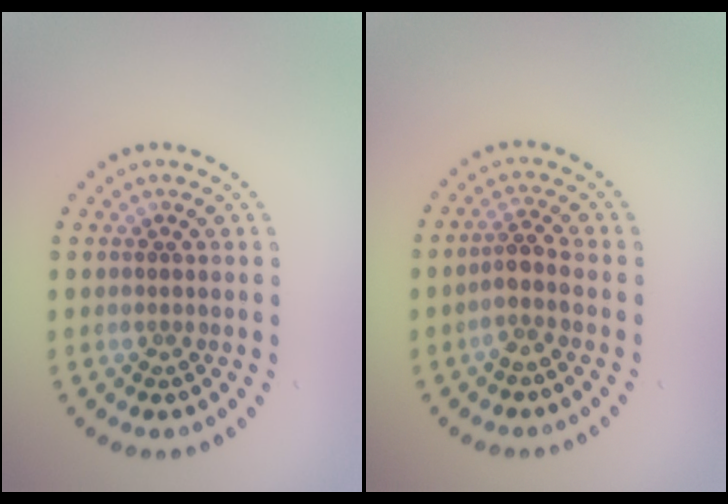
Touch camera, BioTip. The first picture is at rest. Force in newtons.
{"total": 2.2, "press": 1.6, "slide": 1.5}